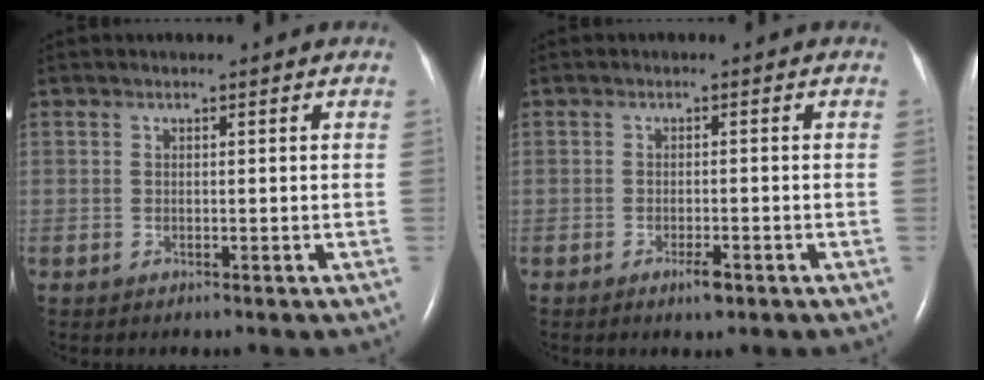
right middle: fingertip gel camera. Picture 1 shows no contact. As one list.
[{"total": 2.1, "force": [-1.3, 0.4, 1.6], "torque": [-0.029, -0.002, -0.019]}]